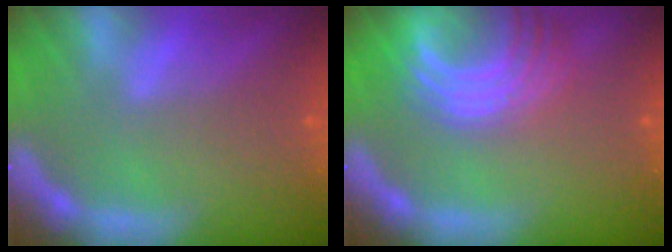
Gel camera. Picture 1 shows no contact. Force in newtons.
{"total": 9.0}